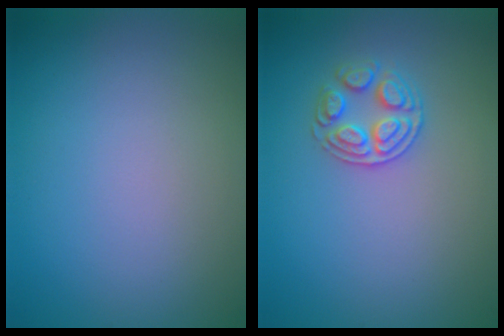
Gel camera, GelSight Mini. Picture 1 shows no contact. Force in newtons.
{"total": 2.6, "press": 2.6, "slide": 0.4}